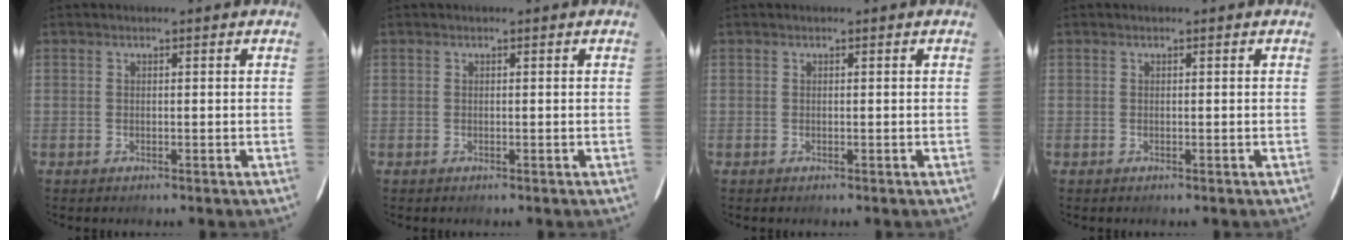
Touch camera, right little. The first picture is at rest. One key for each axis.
{"total": 0.0}
{"total": 0.0}
{"total": 0.0}